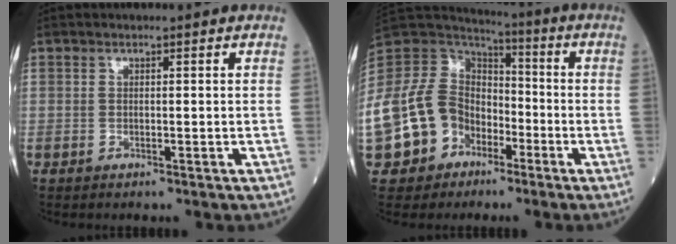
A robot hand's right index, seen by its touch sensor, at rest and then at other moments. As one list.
[{"total": 16.6, "force": [-6.6, 13.1, 7.8], "torque": [-0.194, 0.034, -0.114]}]